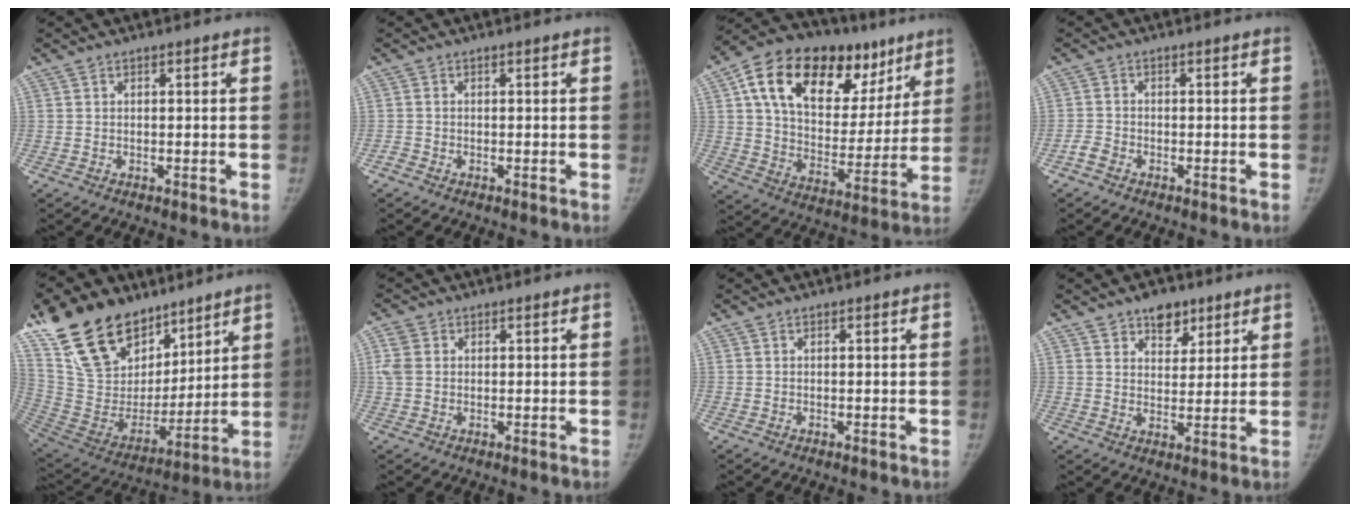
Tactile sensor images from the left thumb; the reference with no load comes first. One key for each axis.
{"total": 0.9, "fx": -0.8, "fy": 0.5, "fz": 0.2, "tx": -0.008, "ty": -0.001, "tz": -0.021}
{"total": 29.0, "fx": 13.8, "fy": 17.0, "fz": 19.0, "tx": -0.262, "ty": 0.016, "tz": 0.226}
{"total": 2.1, "fx": -1.5, "fy": 1.2, "fz": 0.8, "tx": -0.020, "ty": 0.007, "tz": -0.033}
{"total": 26.2, "fx": 17.7, "fy": 15.1, "fz": 12.2, "tx": -0.201, "ty": -0.047, "tz": 0.326}
{"total": 3.2, "fx": 0.6, "fy": 2.7, "fz": 1.7, "tx": -0.039, "ty": 0.003, "tz": 0.010}
{"total": 0.0}
{"total": 6.7, "fx": 4.3, "fy": 4.1, "fz": 3.0, "tx": -0.012, "ty": -0.024, "tz": 0.067}